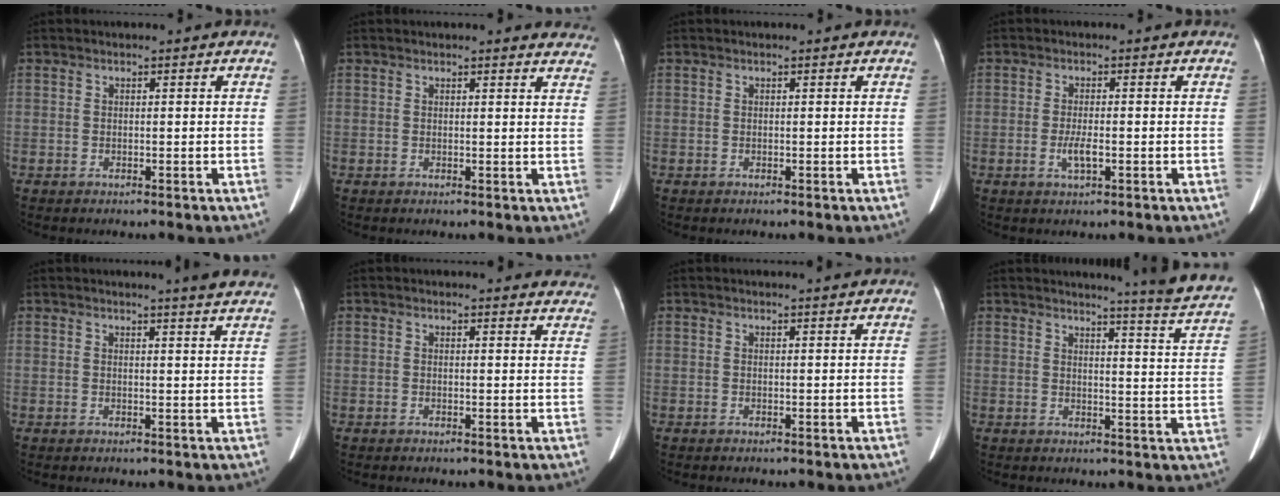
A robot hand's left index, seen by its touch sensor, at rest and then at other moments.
{"total": 8.6, "force": [8.2, 1.6, 1.8], "torque": [0.012, -0.013, 0.058]}
{"total": 0.0}
{"total": 2.6, "force": [-0.7, 0.6, 2.4], "torque": [-0.052, -0.002, -0.013]}
{"total": 7.1, "force": [6.5, -0.6, 3.0], "torque": [-0.037, -0.005, 0.054]}
{"total": 13.5, "force": [13.0, 2.6, 2.9], "torque": [0.000, -0.023, 0.119]}
{"total": 2.3, "force": [2.1, -0.4, 0.7], "torque": [-0.011, 0.003, 0.026]}
{"total": 13.5, "force": [12.6, -1.7, 4.8], "torque": [-0.061, -0.086, 0.129]}